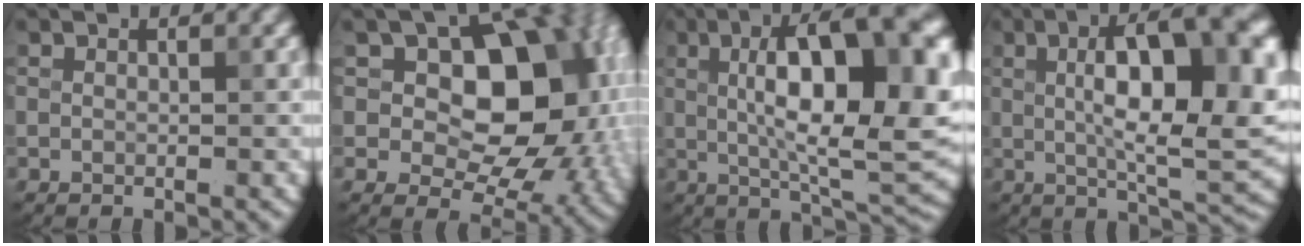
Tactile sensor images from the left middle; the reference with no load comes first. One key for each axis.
{"total": 13.7, "fx": 2.7, "fy": 9.3, "fz": 9.7, "tx": -0.088, "ty": 0.027, "tz": 0.038}
{"total": 13.9, "fx": 2.5, "fy": 4.5, "fz": 12.9, "tx": -0.183, "ty": 0.012, "tz": 0.033}
{"total": 12.3, "fx": 2.3, "fy": 3.8, "fz": 11.5, "tx": -0.164, "ty": 0.011, "tz": 0.034}